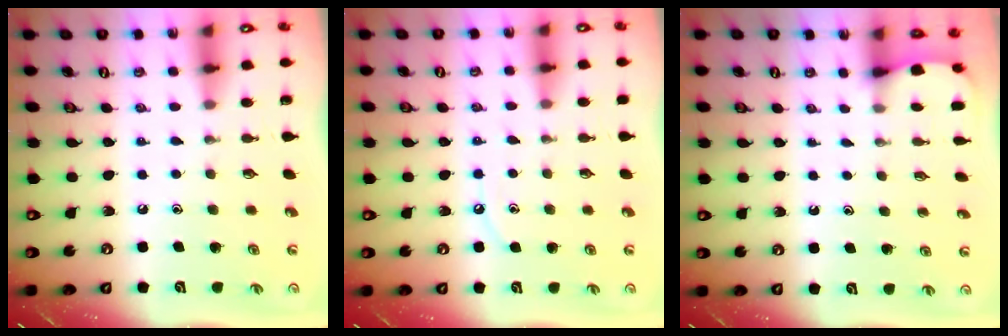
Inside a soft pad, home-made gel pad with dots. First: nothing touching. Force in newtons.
{"total": 5.3, "press": 5.2, "slide": 0.8}
{"total": 1.2, "press": 1.2, "slide": 0.0}